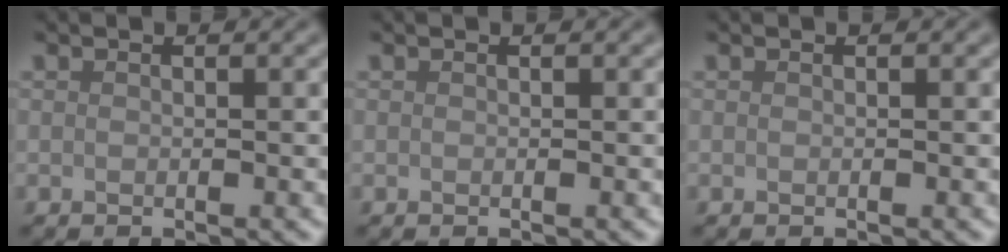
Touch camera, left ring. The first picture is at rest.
{"total": 0.0}
{"total": 0.0}